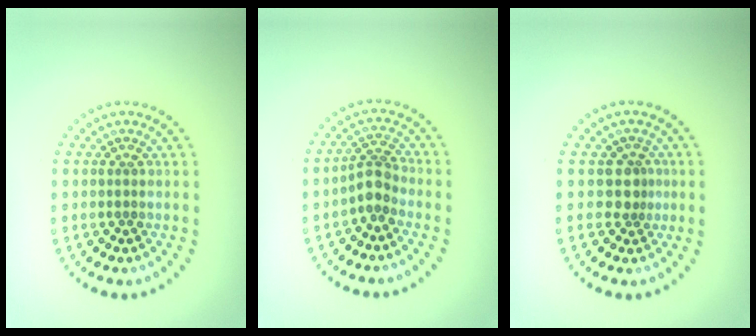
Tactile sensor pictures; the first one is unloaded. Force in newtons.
{"total": 2.4, "press": 1.9, "slide": 1.5}
{"total": 2.0, "press": 1.5, "slide": 1.3}